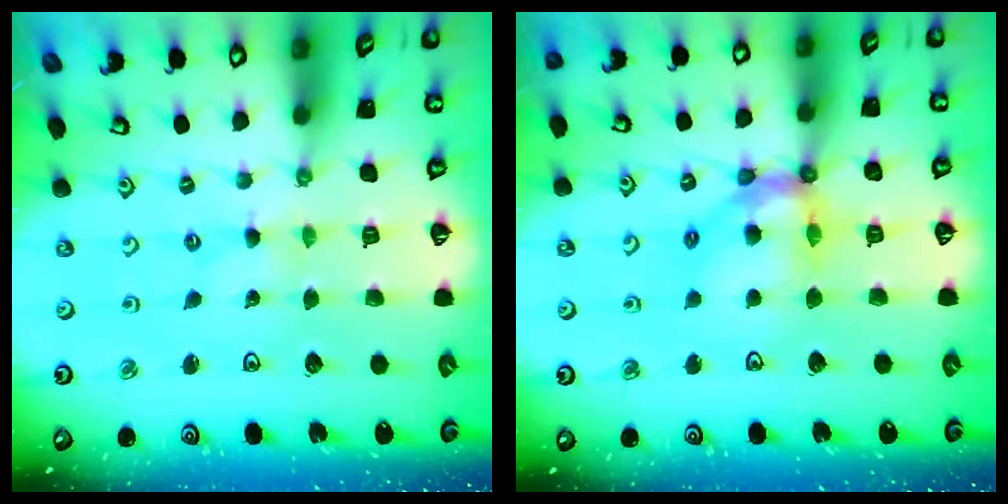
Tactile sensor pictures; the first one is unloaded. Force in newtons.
{"total": 11.7, "press": 11.5, "slide": 1.6}